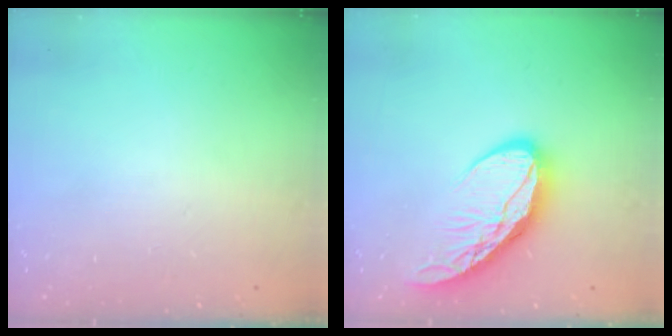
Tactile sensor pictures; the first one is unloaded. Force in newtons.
{"total": 12.8, "press": 12.7, "slide": 1.4}